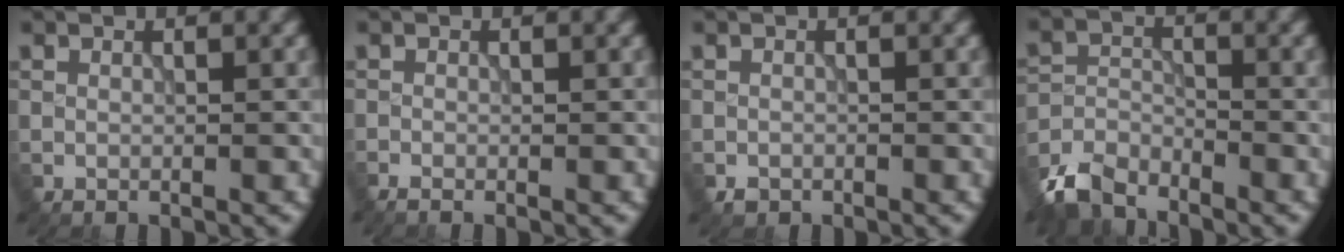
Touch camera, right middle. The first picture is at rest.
{"total": 0.8, "force": [-0.7, 0.1, 0.4], "torque": [-0.007, -0.005, -0.019]}
{"total": 0.7, "force": [-0.5, 0.5, 0.1], "torque": [0.002, -0.004, -0.010]}
{"total": 5.0, "force": [-4.3, 2.0, 1.6], "torque": [-0.033, -0.009, -0.094]}